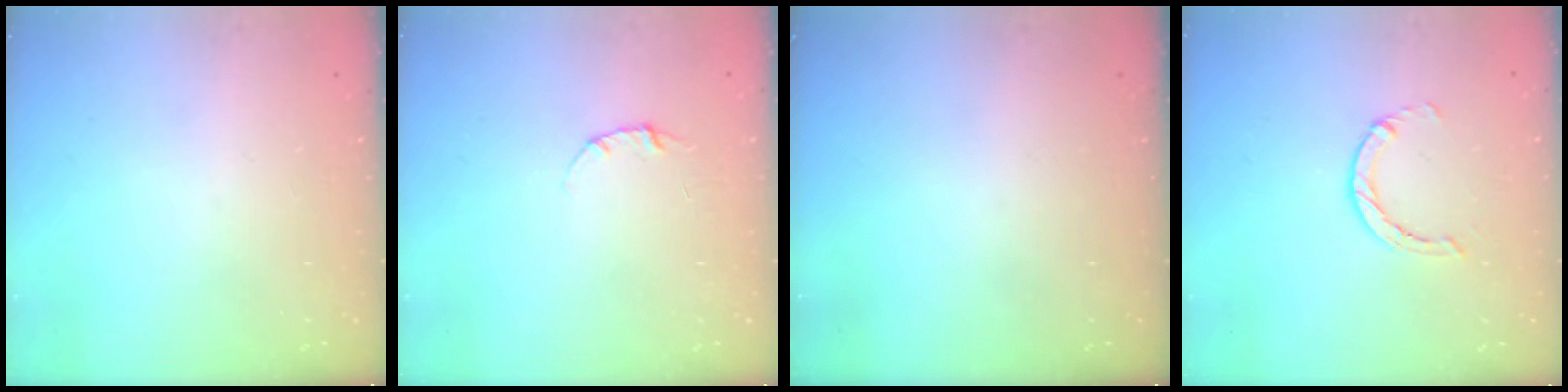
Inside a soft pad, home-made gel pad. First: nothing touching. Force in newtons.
{"total": 3.3, "press": 3.2, "slide": 0.3}
{"total": 0.0}
{"total": 1.4, "press": 1.4, "slide": 0.3}